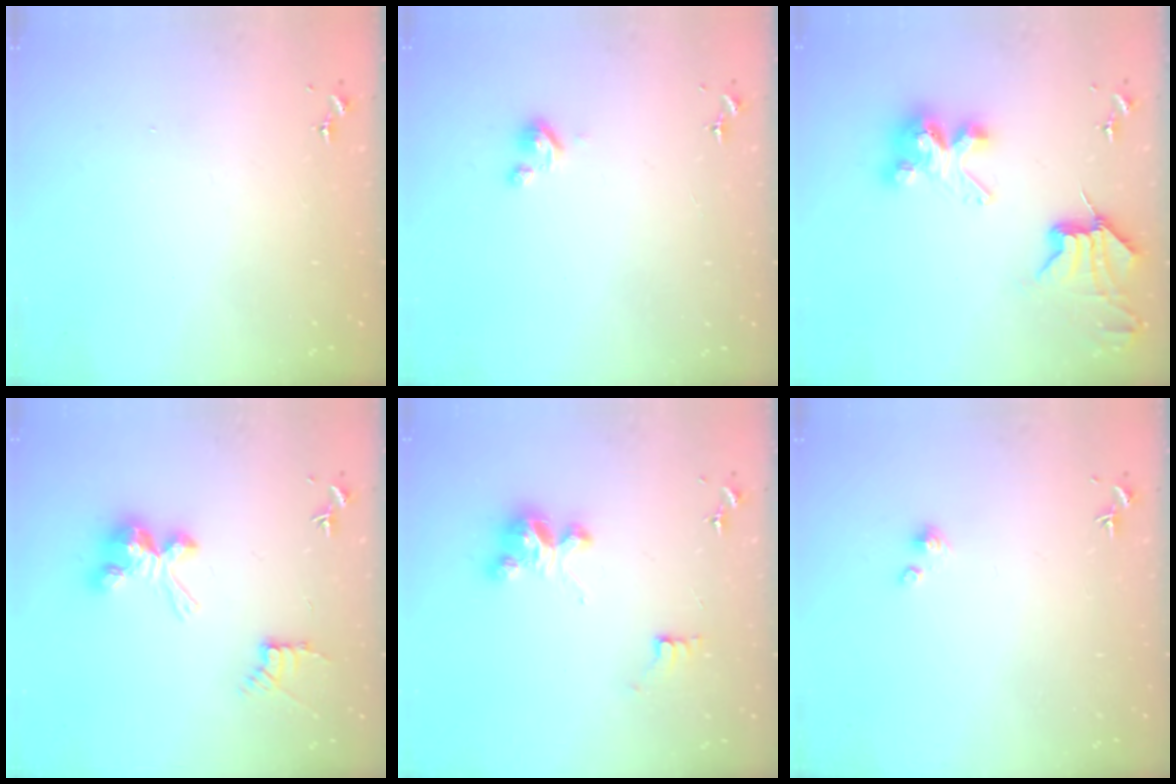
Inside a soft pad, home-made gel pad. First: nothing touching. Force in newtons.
{"total": 2.8, "press": 2.8, "slide": 0.3}
{"total": 10.0, "press": 9.9, "slide": 1.2}
{"total": 9.8, "press": 9.8, "slide": 0.2}
{"total": 9.2, "press": 9.2, "slide": 0.3}
{"total": 2.2, "press": 2.2, "slide": 0.2}